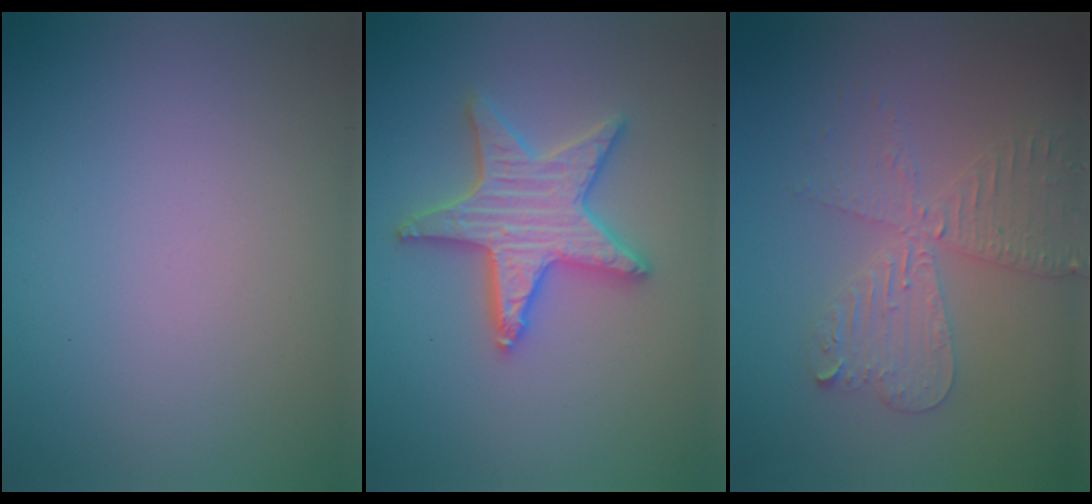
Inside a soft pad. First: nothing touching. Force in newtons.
{"total": 5.2, "press": 5.1, "slide": 0.8}
{"total": 4.3, "press": 3.6, "slide": 2.3}